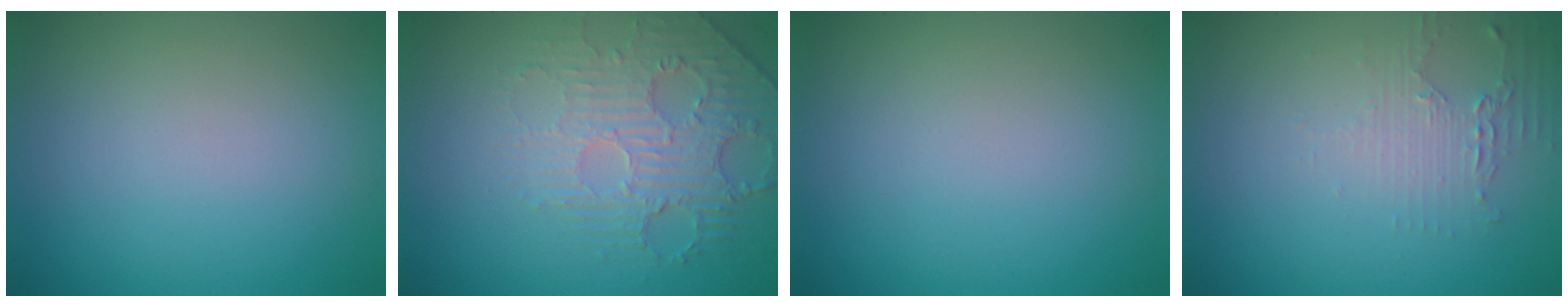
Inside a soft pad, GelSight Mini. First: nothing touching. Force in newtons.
{"total": 2.9, "press": 2.4, "slide": 1.6}
{"total": 0.0}
{"total": 1.7, "press": 1.7, "slide": 0.3}